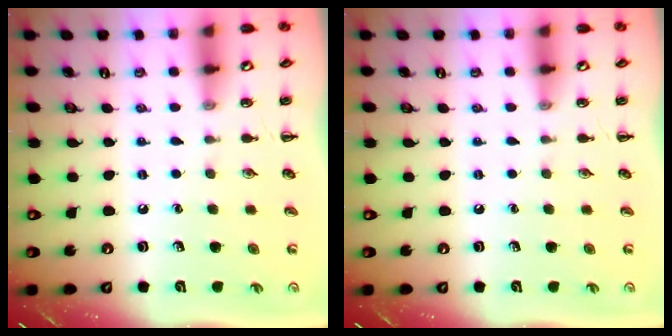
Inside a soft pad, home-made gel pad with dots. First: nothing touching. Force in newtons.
{"total": 0.0}